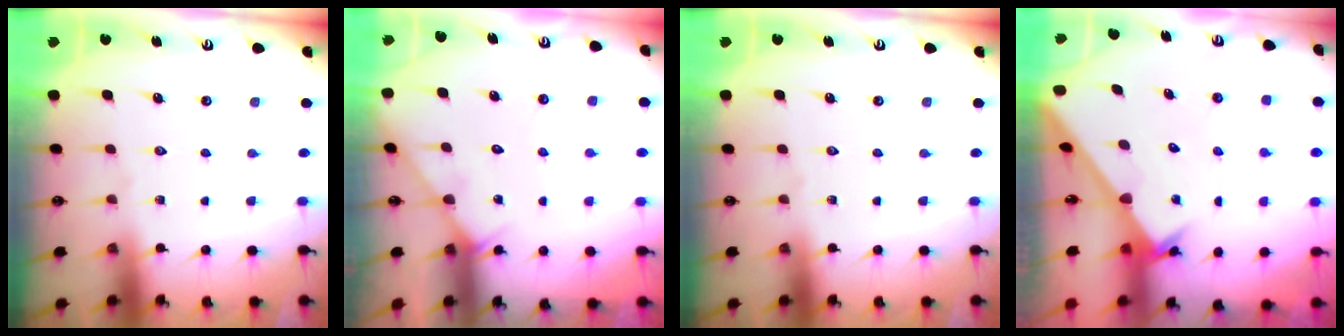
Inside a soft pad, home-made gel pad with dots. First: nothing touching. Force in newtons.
{"total": 3.8, "press": 3.8, "slide": 0.4}
{"total": 0.0}
{"total": 2.5, "press": 2.5, "slide": 0.2}